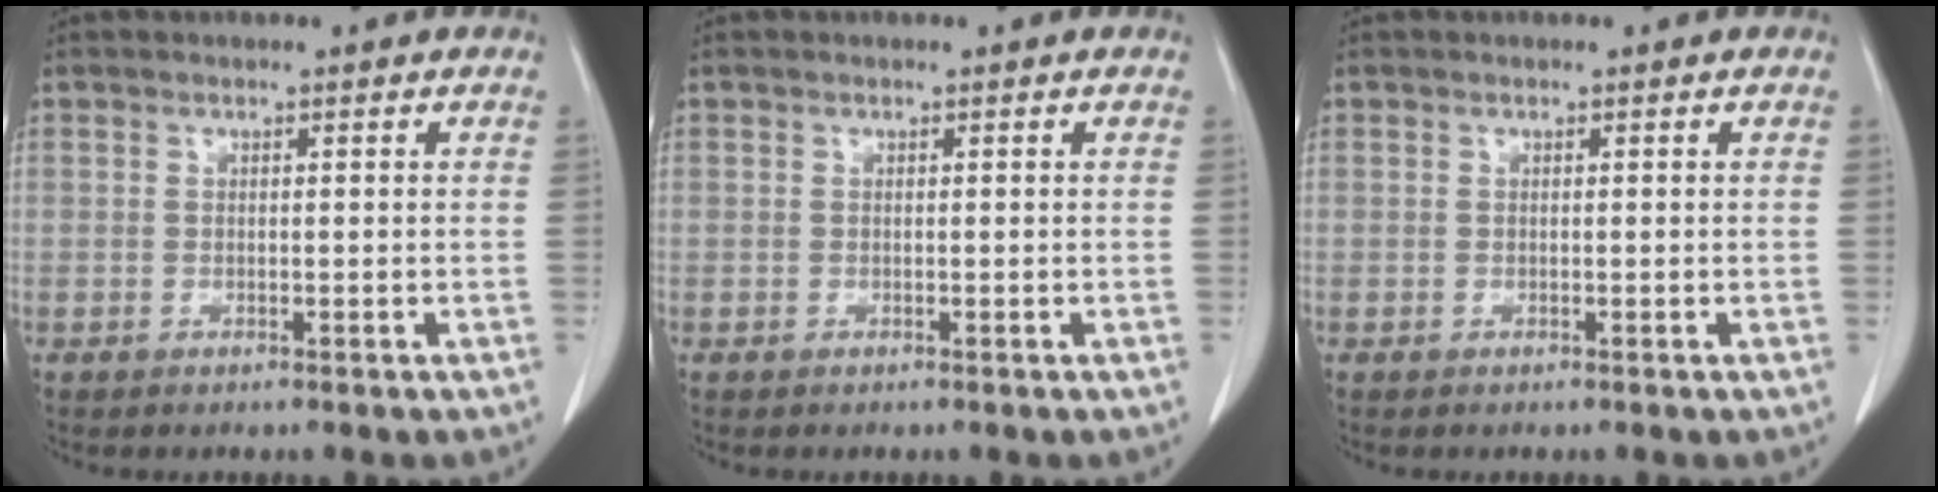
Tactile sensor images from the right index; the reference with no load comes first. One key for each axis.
{"total": 0.0}
{"total": 0.0}